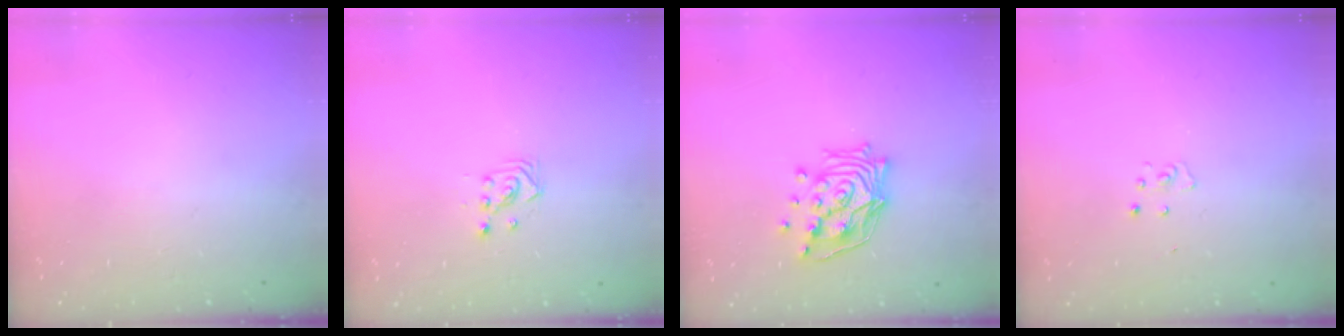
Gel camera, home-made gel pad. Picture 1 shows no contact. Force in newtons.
{"total": 2.9, "press": 2.9, "slide": 0.3}
{"total": 15.4, "press": 15.2, "slide": 1.9}
{"total": 2.6, "press": 2.6, "slide": 0.2}